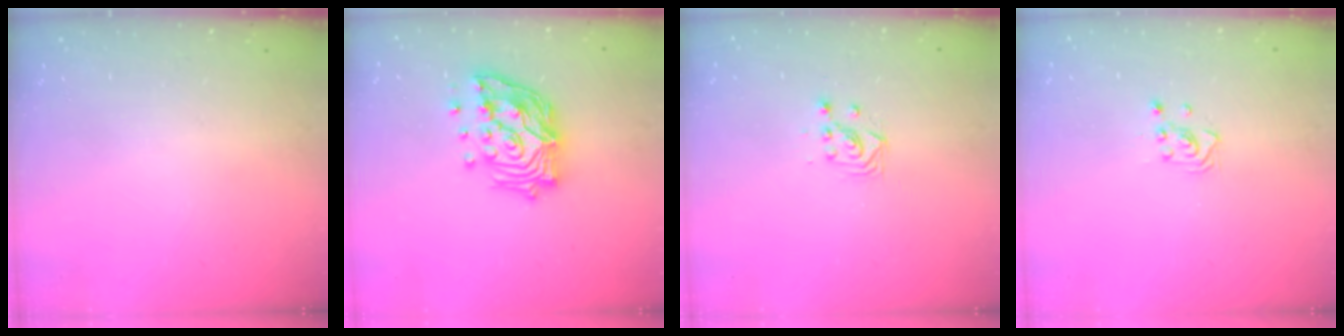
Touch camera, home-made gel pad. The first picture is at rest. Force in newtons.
{"total": 18.1, "press": 17.9, "slide": 2.6}
{"total": 2.9, "press": 2.9, "slide": 0.2}
{"total": 2.8, "press": 2.8, "slide": 0.3}